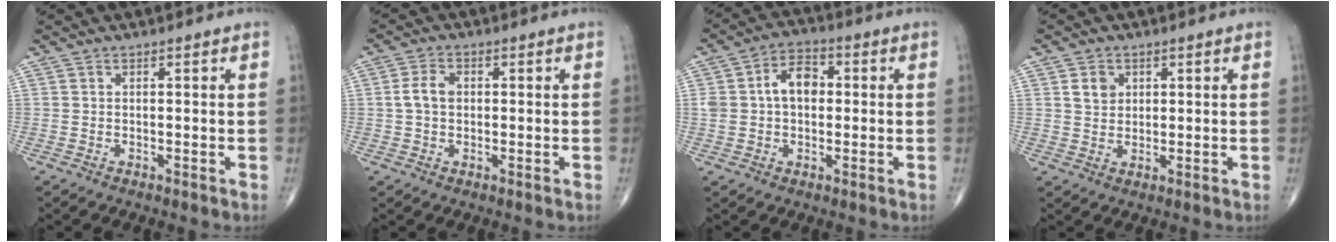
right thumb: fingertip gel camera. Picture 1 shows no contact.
{"total": 4.0, "force": [0.3, 2.7, 2.9], "torque": [-0.060, 0.010, 0.001]}
{"total": 8.5, "force": [0.9, 5.7, 6.2], "torque": [-0.100, 0.026, 0.012]}
{"total": 3.6, "force": [1.3, 2.9, 1.7], "torque": [-0.014, -0.007, 0.025]}